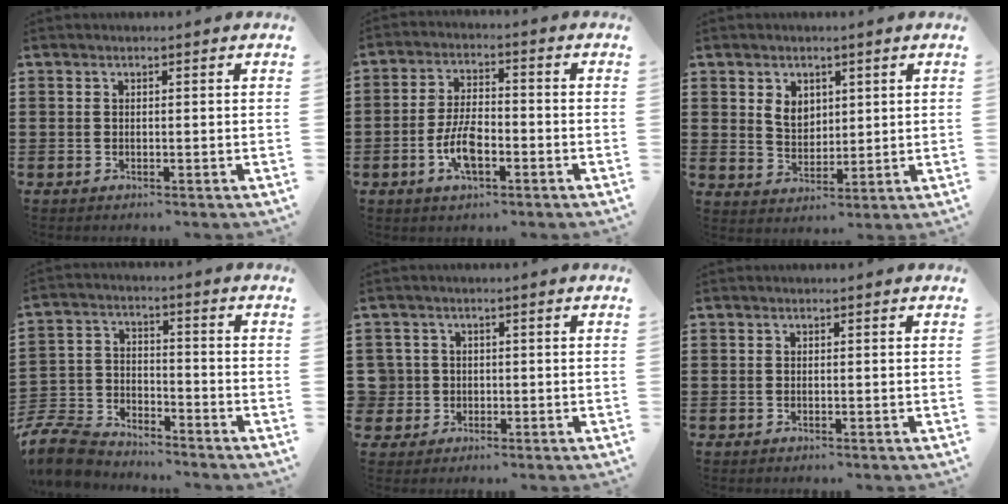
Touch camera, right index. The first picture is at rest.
{"total": 6.9, "force": [-2.5, 3.2, 5.6], "torque": [-0.129, 0.001, -0.052]}
{"total": 4.1, "force": [1.8, 3.1, 1.9], "torque": [-0.041, 0.006, 0.031]}
{"total": 8.4, "force": [-8.0, 2.0, 1.7], "torque": [-0.056, 0.012, -0.163]}
{"total": 3.3, "force": [-0.3, 3.2, 0.3], "torque": [-0.030, 0.008, -0.011]}
{"total": 0.0}